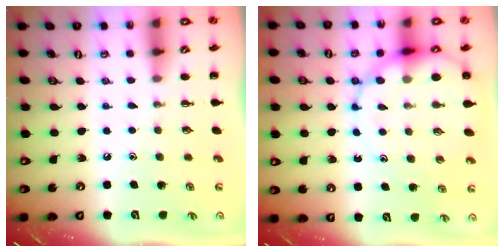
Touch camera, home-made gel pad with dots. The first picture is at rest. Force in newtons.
{"total": 13.5, "press": 13.1, "slide": 3.1}